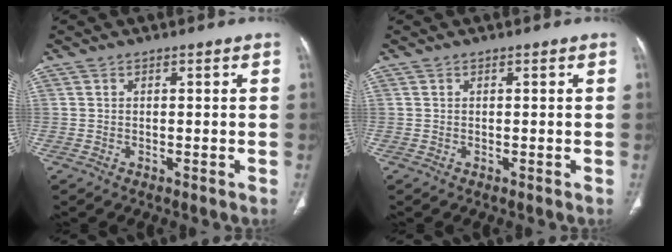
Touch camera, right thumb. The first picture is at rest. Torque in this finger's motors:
{"motor_torque": [0.02, 0.02, -0.03, 0.02, 0.02]}